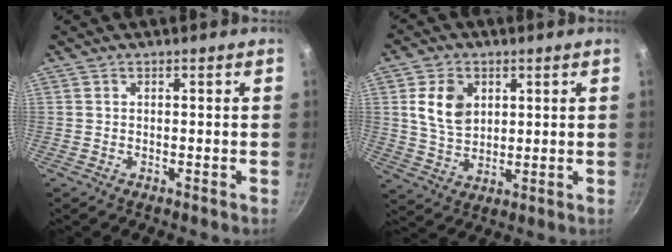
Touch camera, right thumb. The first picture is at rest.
{"total": 9.1, "force": [2.5, 6.6, 5.7], "torque": [-0.084, -0.012, 0.050]}